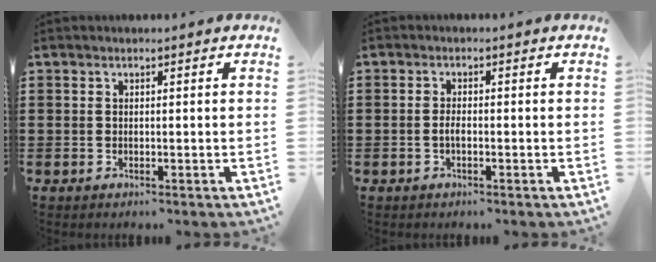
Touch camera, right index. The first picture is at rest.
{"total": 1.4, "force": [-0.2, 0.4, 1.3], "torque": [-0.034, -0.001, -0.007]}